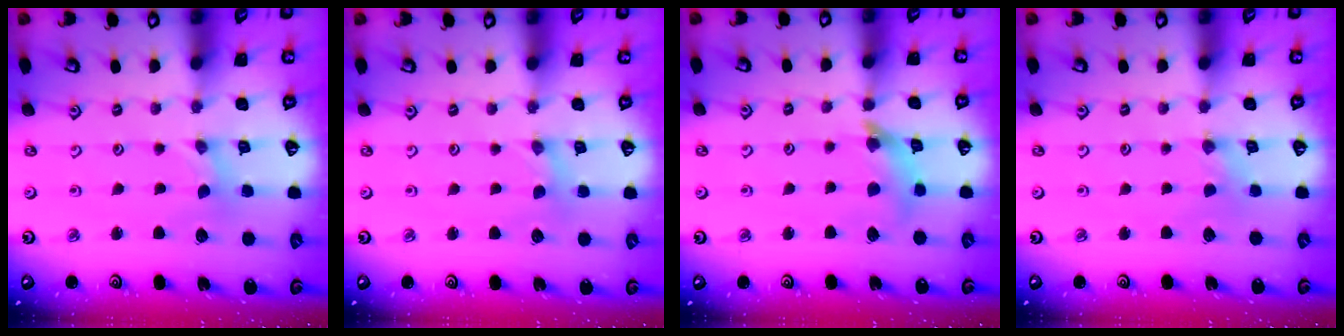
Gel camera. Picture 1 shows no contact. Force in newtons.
{"total": 0.5, "press": 0.5, "slide": 0.1}
{"total": 10.2, "press": 10.1, "slide": 1.3}
{"total": 0.0}